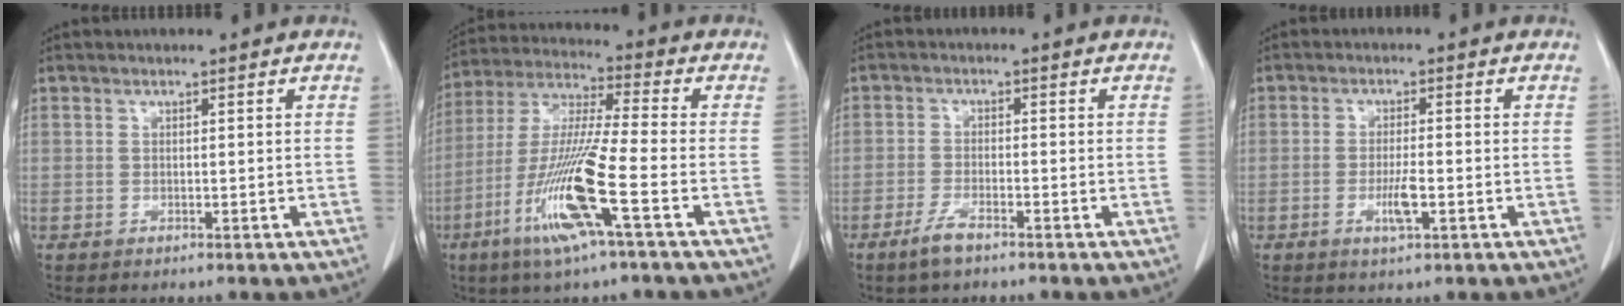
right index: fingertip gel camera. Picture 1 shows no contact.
{"total": 14.6, "force": [-5.9, -0.4, 13.3], "torque": [-0.278, -0.018, -0.116]}
{"total": 3.5, "force": [-2.5, 0.7, 2.3], "torque": [-0.051, -0.002, -0.049]}
{"total": 3.6, "force": [-1.2, 0.5, 3.4], "torque": [-0.065, -0.003, -0.018]}